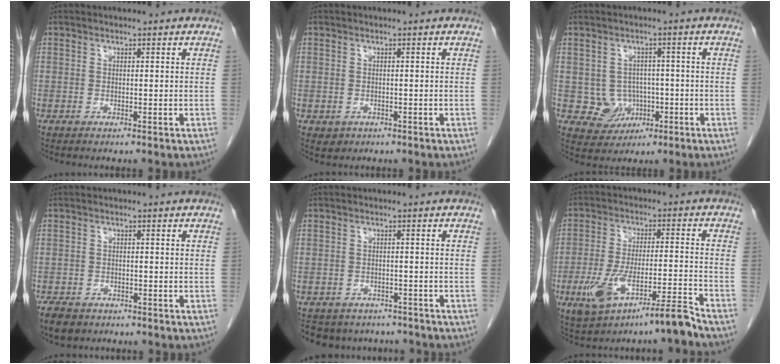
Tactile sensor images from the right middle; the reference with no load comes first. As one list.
[{"total": 1.4, "force": [-0.6, 1.2, 0.3], "torque": [-0.006, 0.002, 0.000]}, {"total": 5.1, "force": [-0.9, 4.9, 1.2], "torque": [-0.015, 0.009, -0.001]}, {"total": 5.0, "force": [-3.8, 2.7, 1.9], "torque": [-0.034, -0.004, -0.056]}, {"total": 9.2, "force": [-8.0, 4.4, 1.2], "torque": [-0.020, 0.009, -0.095]}, {"total": 9.8, "force": [-6.2, 1.0, 7.5], "torque": [-0.145, 0.007, -0.105]}]